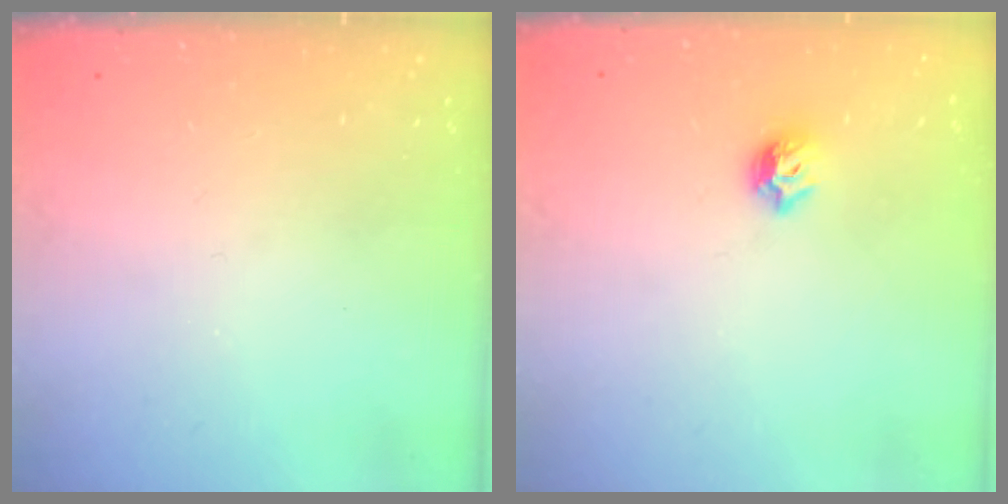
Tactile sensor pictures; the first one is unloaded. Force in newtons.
{"total": 5.6, "press": 5.5, "slide": 0.9}